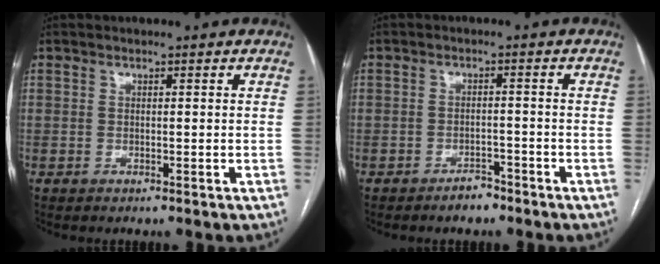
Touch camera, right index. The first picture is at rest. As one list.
[{"total": 2.7, "force": [-2.2, 1.2, 1.0], "torque": [-0.016, 0.004, -0.032]}]